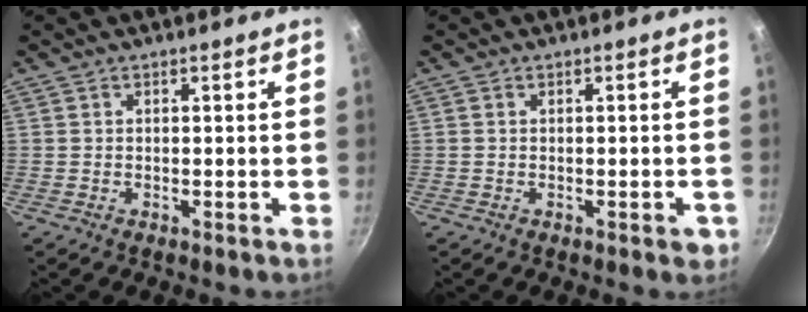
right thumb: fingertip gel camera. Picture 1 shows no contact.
{"total": 2.3, "force": [-0.9, 0.9, 1.9], "torque": [-0.014, 0.003, -0.011]}